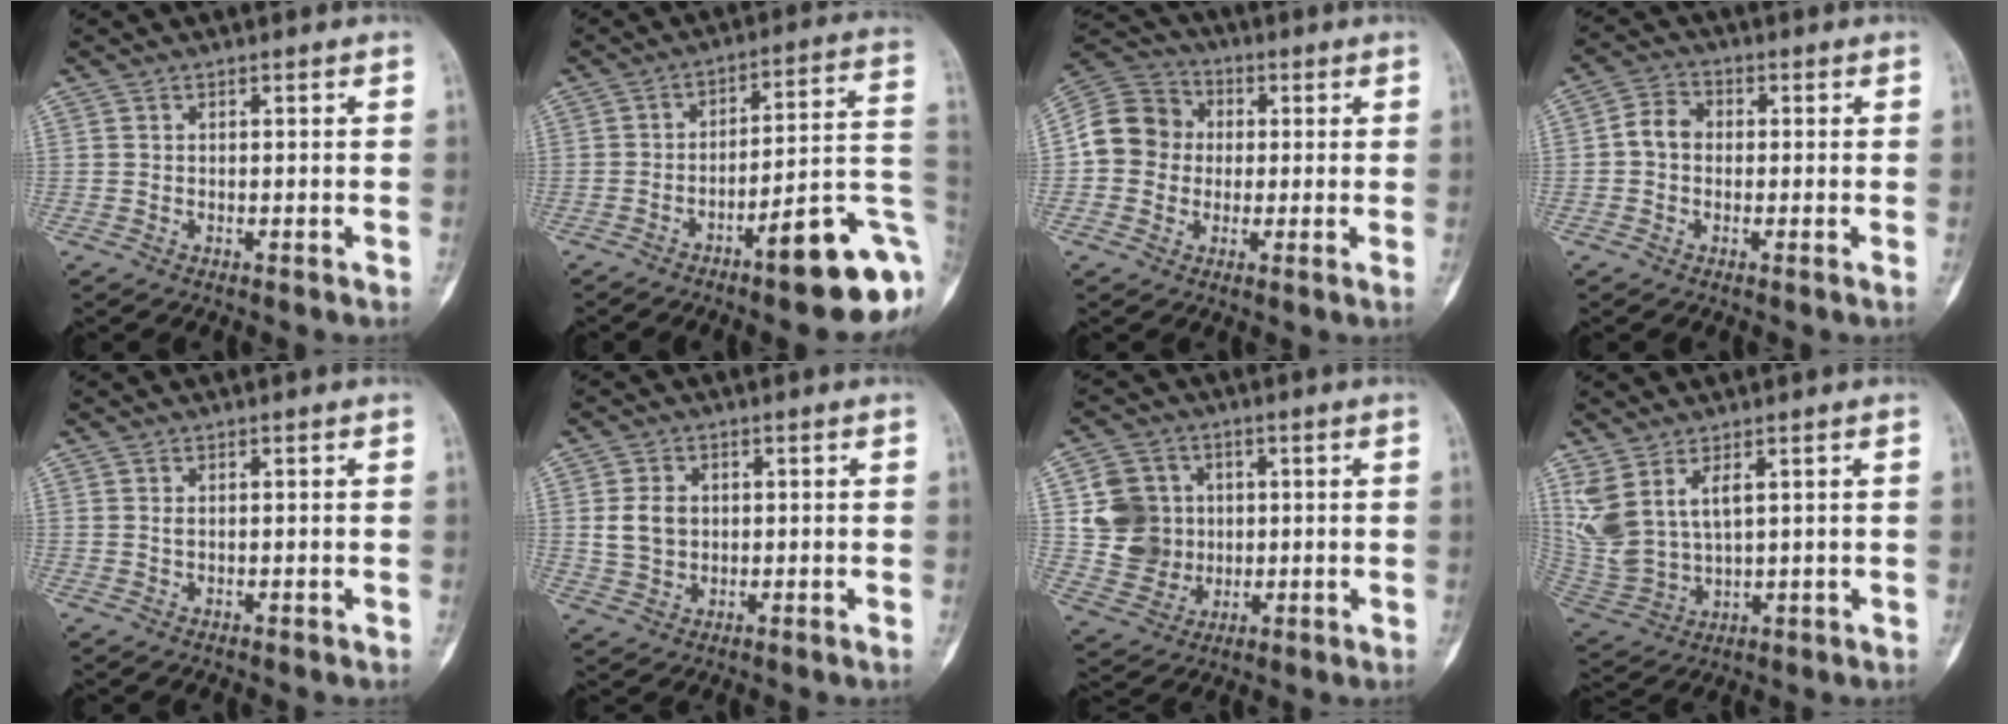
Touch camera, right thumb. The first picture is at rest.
{"total": 17.7, "force": [-6.8, 4.0, 15.8], "torque": [-0.159, 0.055, -0.087]}
{"total": 10.7, "force": [0.1, 9.6, 4.6], "torque": [-0.067, 0.026, -0.010]}
{"total": 4.5, "force": [-0.4, 3.3, 3.1], "torque": [-0.046, 0.011, -0.021]}
{"total": 0.5, "force": [0.2, 0.3, 0.4], "torque": [-0.003, 0.001, 0.006]}
{"total": 5.4, "force": [0.7, 4.1, 3.4], "torque": [-0.054, -0.001, 0.018]}
{"total": 11.0, "force": [1.4, 10.2, 3.9], "torque": [-0.036, 0.002, 0.035]}
{"total": 10.1, "force": [4.5, 5.1, 7.5], "torque": [-0.163, -0.016, 0.111]}